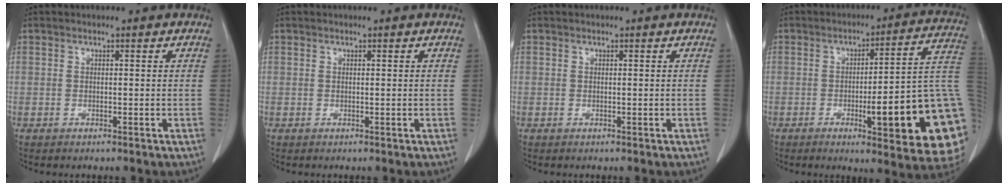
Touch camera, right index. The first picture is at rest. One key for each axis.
{"total": 0.0}
{"total": 0.0}
{"total": 21.8, "fx": -4.6, "fy": 2.5, "fz": 21.1, "tx": -0.182, "ty": 0.009, "tz": -0.055}